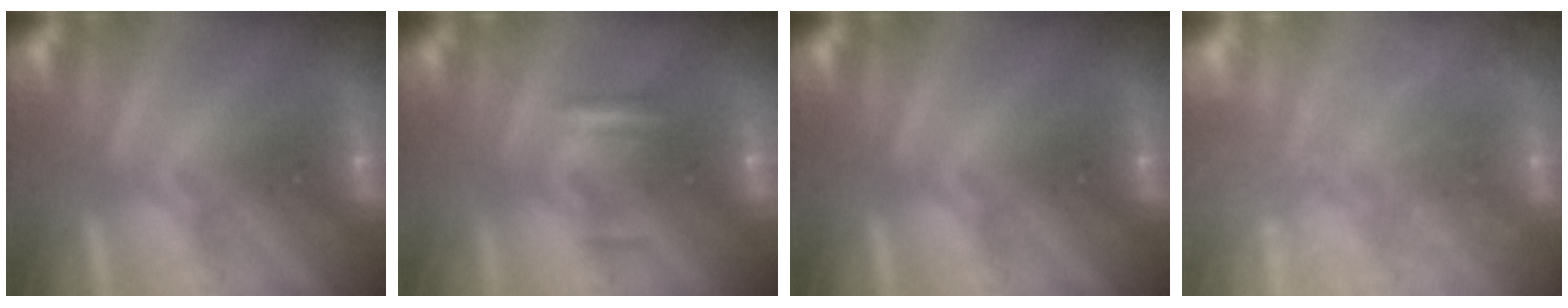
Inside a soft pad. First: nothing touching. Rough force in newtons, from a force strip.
{"total": 5.9}
{"total": 0.0}
{"total": 2.3}